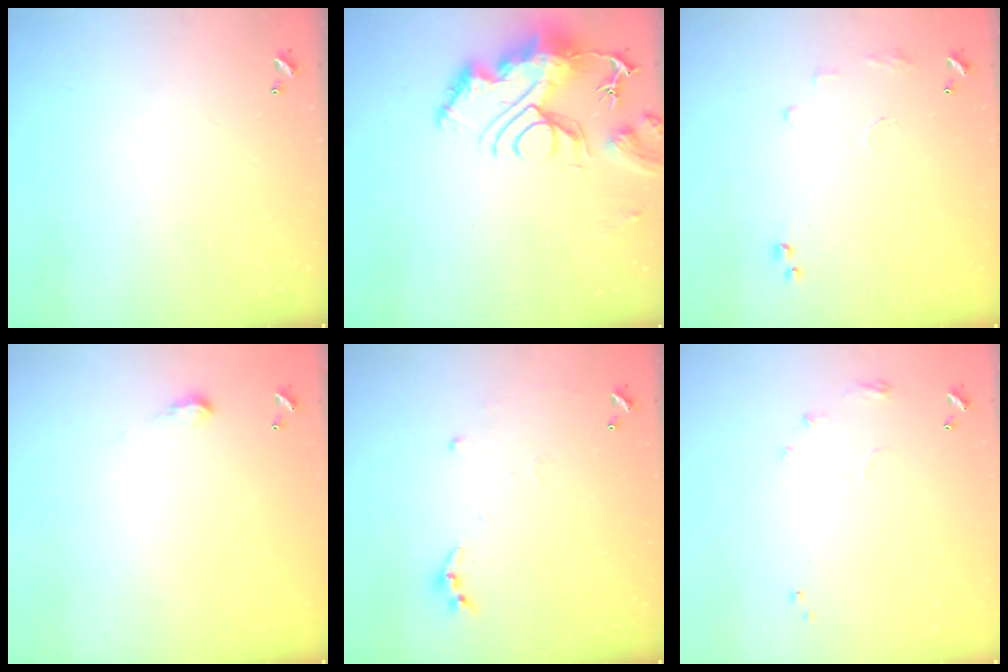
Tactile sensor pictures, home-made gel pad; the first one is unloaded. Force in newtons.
{"total": 14.1, "press": 14.1, "slide": 1.4}
{"total": 8.3, "press": 8.3, "slide": 0.8}
{"total": 2.0, "press": 2.0, "slide": 0.3}
{"total": 6.1, "press": 6.1, "slide": 0.7}
{"total": 6.3, "press": 6.3, "slide": 0.9}